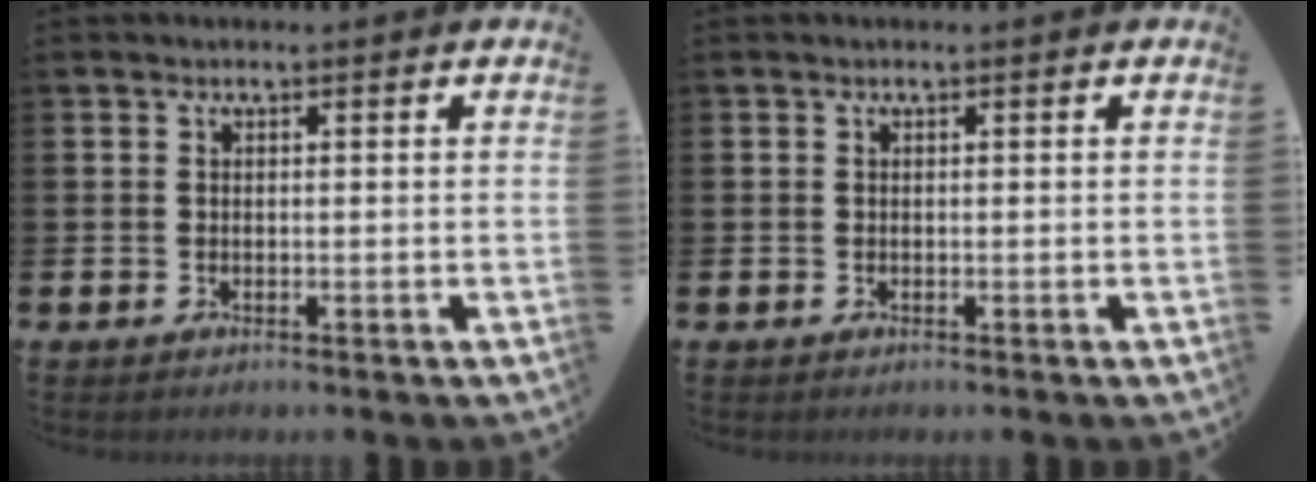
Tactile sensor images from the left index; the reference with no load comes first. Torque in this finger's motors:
{"motor_torque": [-0.10, 0.05, -0.02, -0.01]}